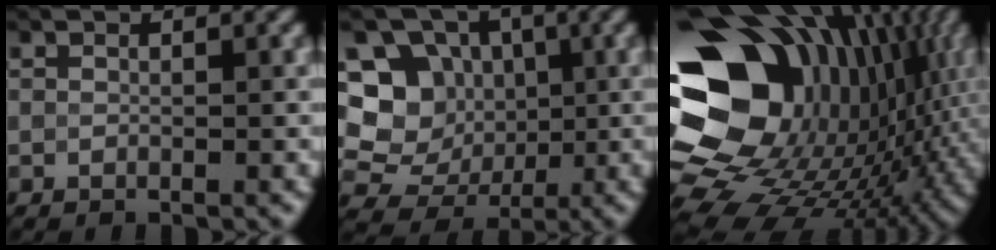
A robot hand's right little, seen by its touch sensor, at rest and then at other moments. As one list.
[{"total": 8.8, "force": [0.8, 8.3, 2.8], "torque": [-0.048, 0.024, -0.005]}, {"total": 20.6, "force": [1.0, 16.2, 12.8], "torque": [-0.238, -0.016, 0.001]}]